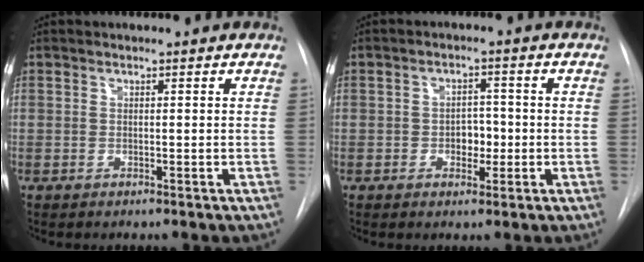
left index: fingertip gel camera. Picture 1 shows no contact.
{"total": 3.3, "force": [-0.7, 2.3, 2.4], "torque": [-0.028, 0.005, -0.007]}